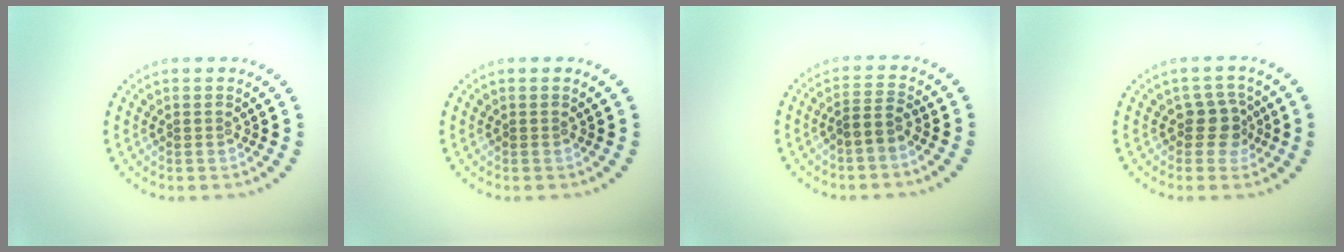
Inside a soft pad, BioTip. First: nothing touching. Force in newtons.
{"total": 0.0}
{"total": 1.9, "press": 1.3, "slide": 1.4}
{"total": 2.5, "press": 1.9, "slide": 1.5}